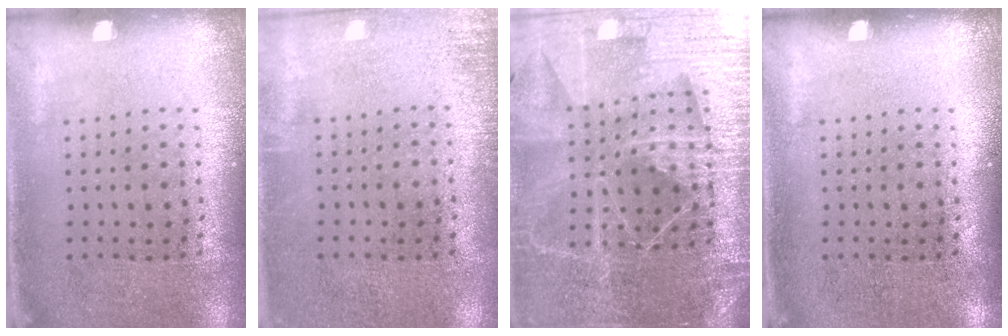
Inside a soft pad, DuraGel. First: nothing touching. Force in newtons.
{"total": 1.2, "press": 1.1, "slide": 0.2}
{"total": 5.5, "press": 4.9, "slide": 2.6}
{"total": 0.0}